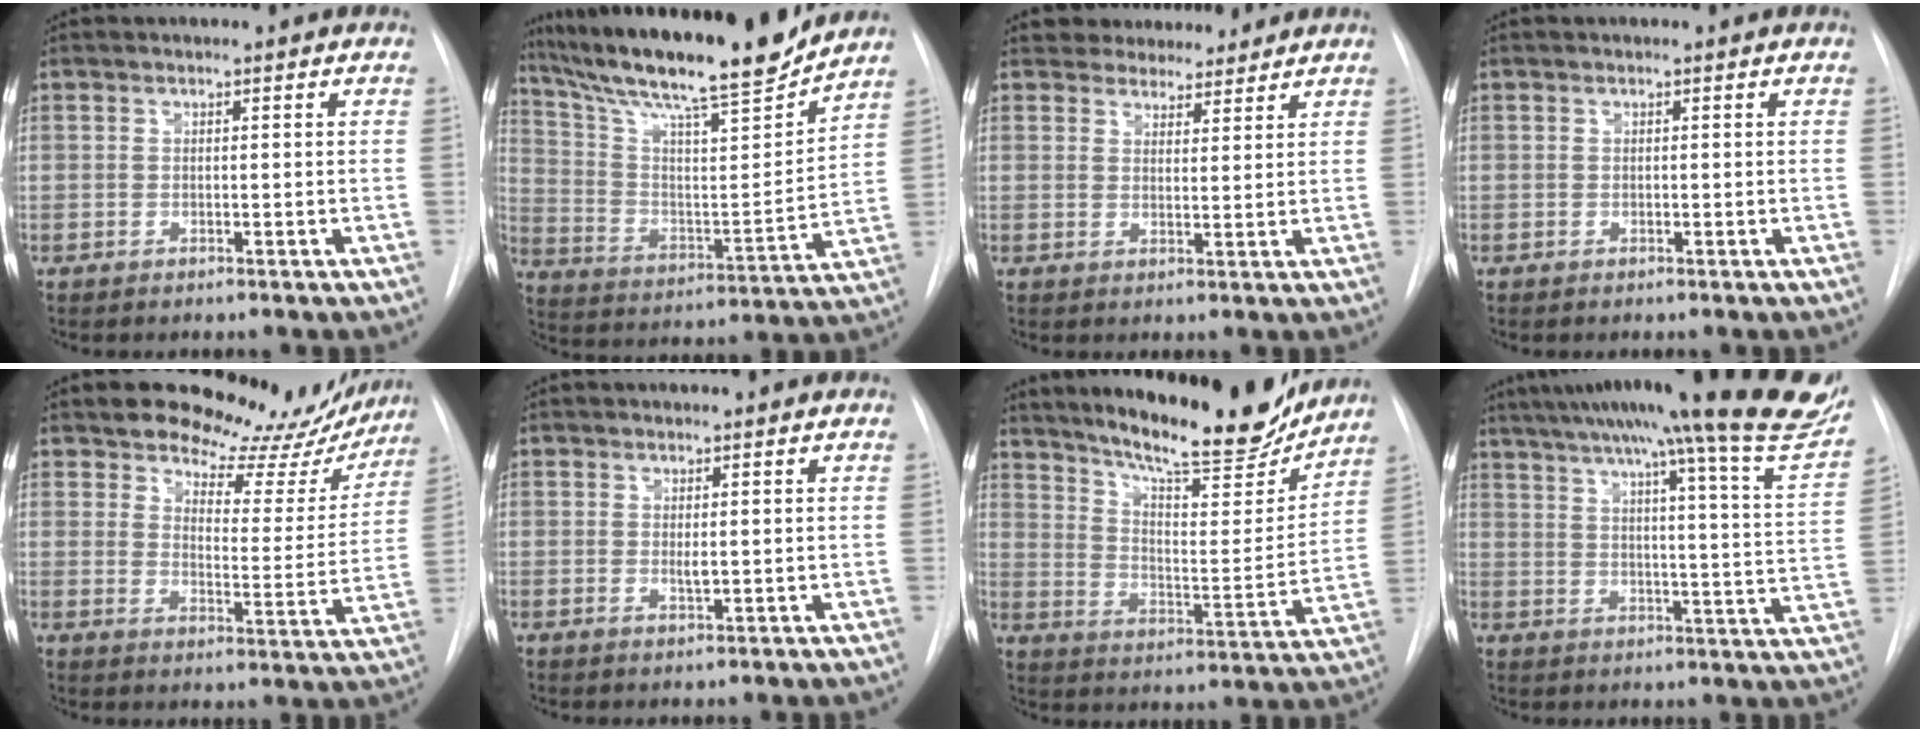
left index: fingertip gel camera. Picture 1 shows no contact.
{"total": 22.2, "force": [19.2, 1.4, 11.2], "torque": [-0.202, -0.021, 0.307]}
{"total": 6.5, "force": [6.0, 2.4, 0.8], "torque": [0.000, 0.003, 0.081]}
{"total": 0.0}
{"total": 16.6, "force": [14.9, 6.3, 3.7], "torque": [-0.018, -0.041, 0.168]}
{"total": 1.0, "force": [0.1, 0.3, 0.9], "torque": [-0.020, -0.007, 0.005]}
{"total": 20.6, "force": [18.0, 3.1, 9.6], "torque": [-0.151, -0.028, 0.259]}
{"total": 30.9, "force": [25.0, 1.1, 18.1], "torque": [-0.227, -0.048, 0.315]}